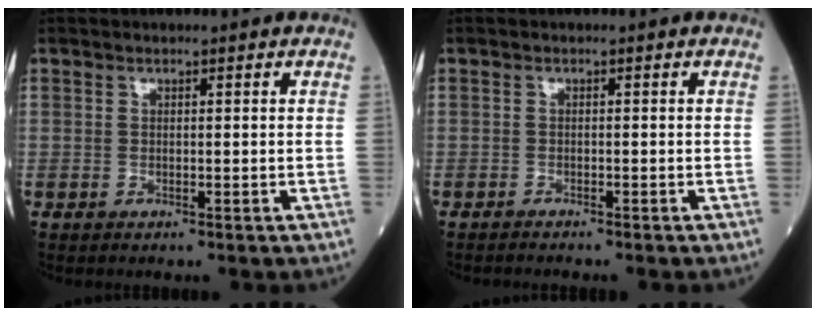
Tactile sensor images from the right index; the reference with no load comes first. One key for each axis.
{"total": 1.4, "fx": -1.4, "fy": -0.1, "fz": 0.3, "tx": -0.008, "ty": -0.003, "tz": -0.020}